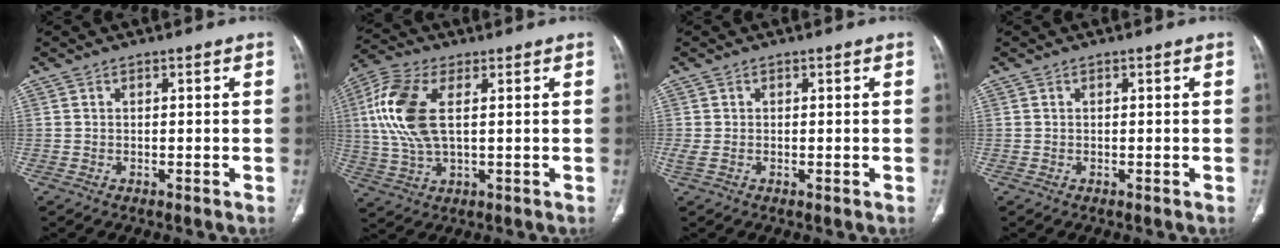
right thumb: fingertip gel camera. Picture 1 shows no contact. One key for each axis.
{"total": 12.1, "fx": 2.3, "fy": 5.5, "fz": 10.5, "tx": -0.248, "ty": 0.005, "tz": 0.047}
{"total": 1.4, "fx": -0.2, "fy": 0.7, "fz": 1.2, "tx": -0.039, "ty": -0.001, "tz": -0.003}
{"total": 0.0}